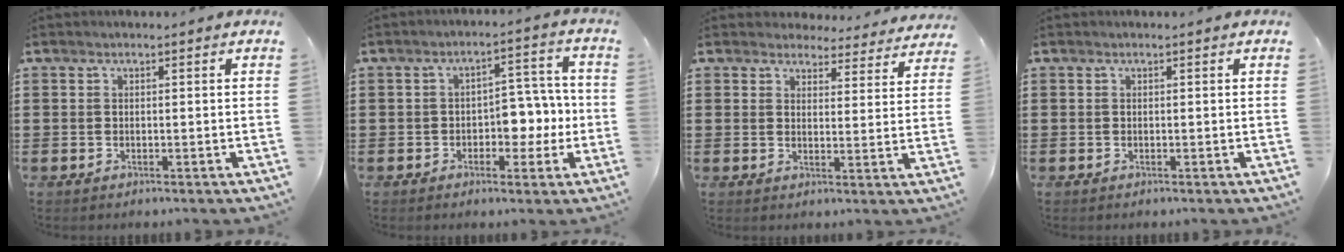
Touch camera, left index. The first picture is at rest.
{"total": 5.7, "force": [-1.2, 3.7, 4.1], "torque": [-0.064, 0.003, -0.028]}
{"total": 4.2, "force": [4.0, 0.9, 0.4], "torque": [-0.018, -0.020, 0.072]}
{"total": 0.0}